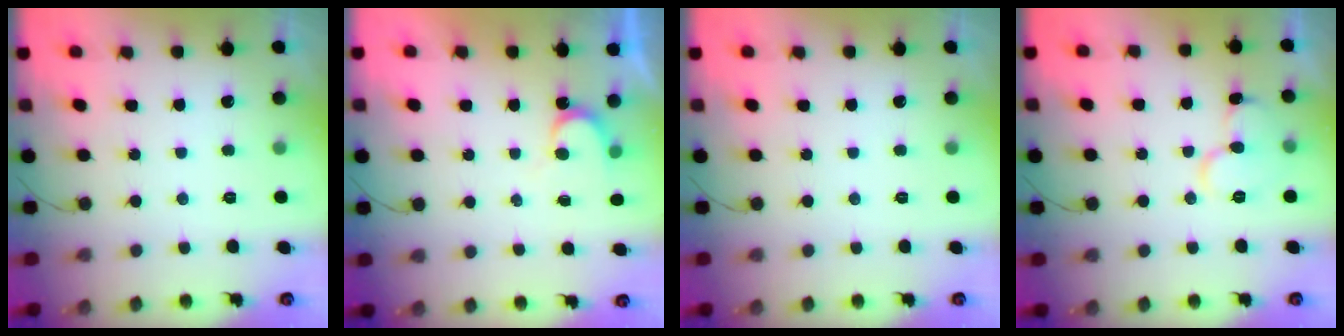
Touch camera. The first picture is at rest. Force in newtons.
{"total": 3.7, "press": 3.7, "slide": 0.4}
{"total": 0.0}
{"total": 10.9, "press": 10.8, "slide": 1.2}